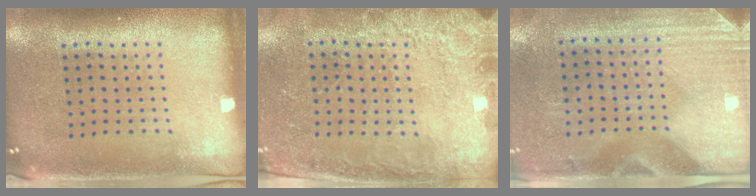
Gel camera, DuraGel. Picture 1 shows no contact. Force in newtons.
{"total": 2.5, "press": 2.3, "slide": 0.8}
{"total": 2.9, "press": 2.5, "slide": 1.5}